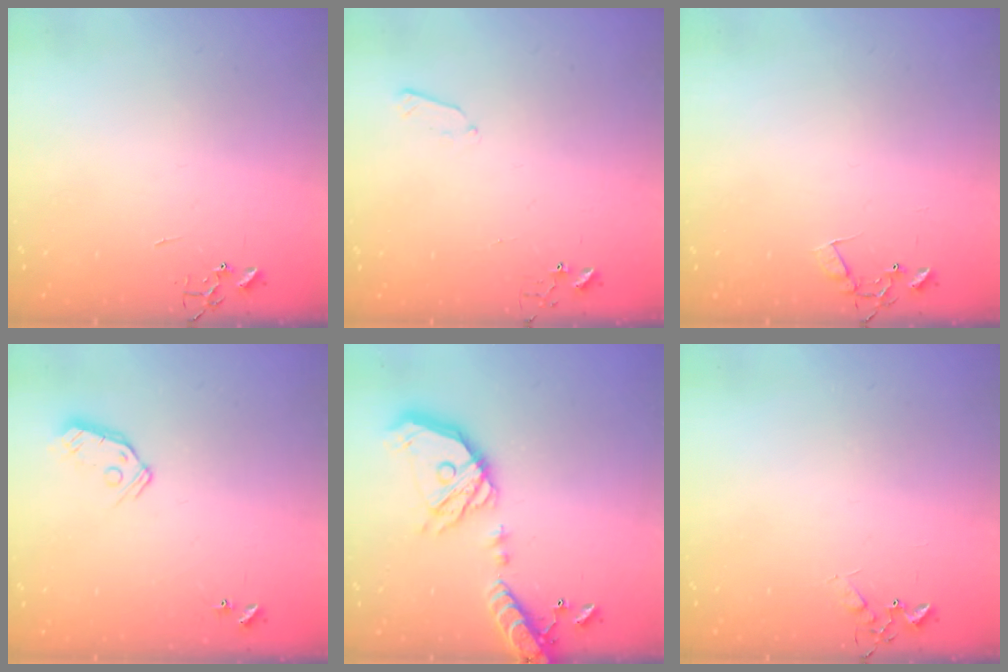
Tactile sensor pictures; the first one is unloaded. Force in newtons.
{"total": 3.4, "press": 3.4, "slide": 0.5}
{"total": 7.1, "press": 7.1, "slide": 0.5}
{"total": 7.5, "press": 7.5, "slide": 0.4}
{"total": 21.8, "press": 21.5, "slide": 3.7}
{"total": 6.1, "press": 6.0, "slide": 0.8}